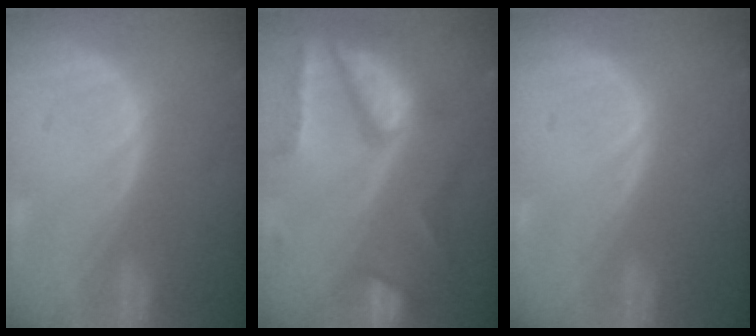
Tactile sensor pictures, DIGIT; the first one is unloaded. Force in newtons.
{"total": 10.4, "press": 8.6, "slide": 5.8}
{"total": 0.0}